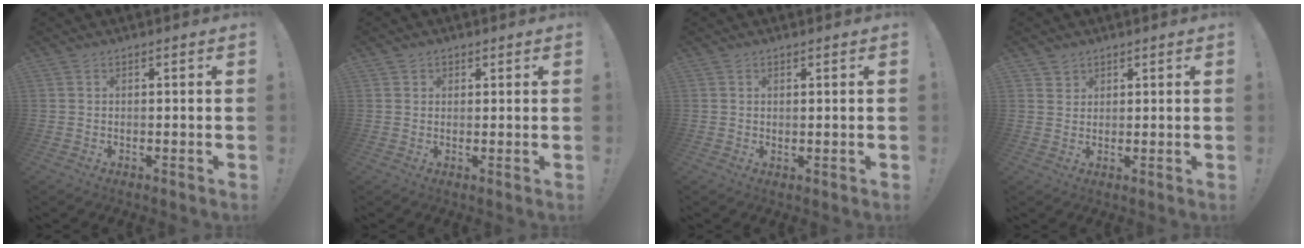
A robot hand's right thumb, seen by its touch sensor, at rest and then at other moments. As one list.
[{"total": 1.7, "force": [1.1, 1.3, 0.3], "torque": [0.000, -0.005, 0.019]}, {"total": 0.9, "force": [0.7, 0.2, 0.4], "torque": [-0.007, 0.000, 0.014]}, {"total": 2.3, "force": [1.7, 1.6, 0.1], "torque": [0.007, -0.013, 0.030]}]